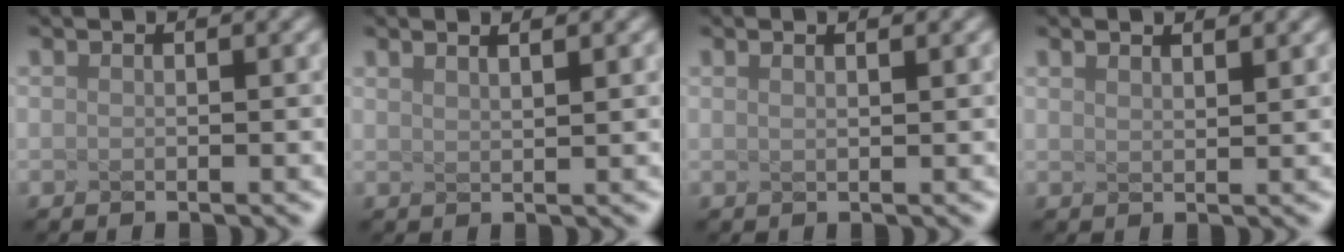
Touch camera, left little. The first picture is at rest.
{"total": 1.3, "force": [1.1, 0.1, 0.8], "torque": [-0.008, 0.012, 0.016]}
{"total": 1.6, "force": [0.9, 0.5, 1.1], "torque": [-0.009, 0.022, 0.003]}
{"total": 1.5, "force": [1.3, 0.3, 0.6], "torque": [-0.004, 0.016, 0.017]}